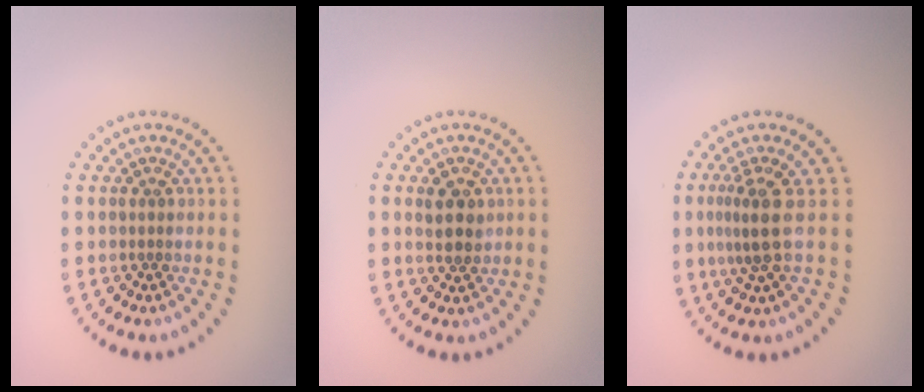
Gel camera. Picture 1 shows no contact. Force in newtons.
{"total": 2.4, "press": 2.3, "slide": 0.7}
{"total": 2.8, "press": 2.0, "slide": 1.9}